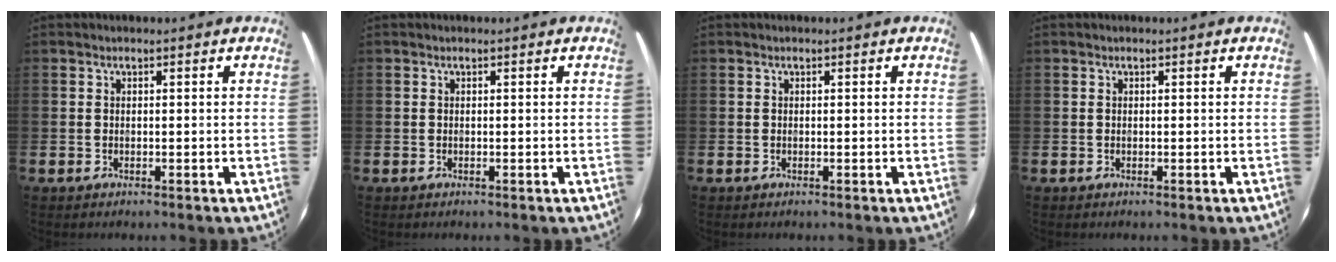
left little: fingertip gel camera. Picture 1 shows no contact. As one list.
[{"total": 0.0}, {"total": 0.0}, {"total": 0.0}]